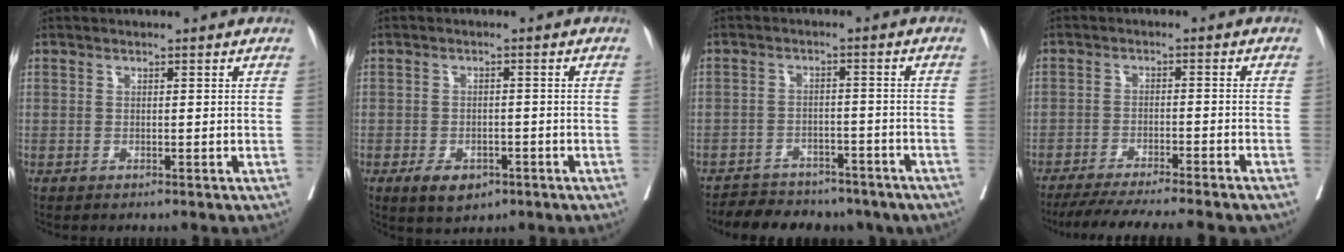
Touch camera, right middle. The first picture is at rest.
{"total": 5.0, "force": [-3.0, 2.8, 2.9], "torque": [-0.044, -0.001, -0.042]}
{"total": 14.4, "force": [-11.8, 6.3, 5.3], "torque": [-0.103, 0.012, -0.147]}
{"total": 15.6, "force": [-13.8, 0.0, 7.3], "torque": [-0.107, -0.039, -0.198]}